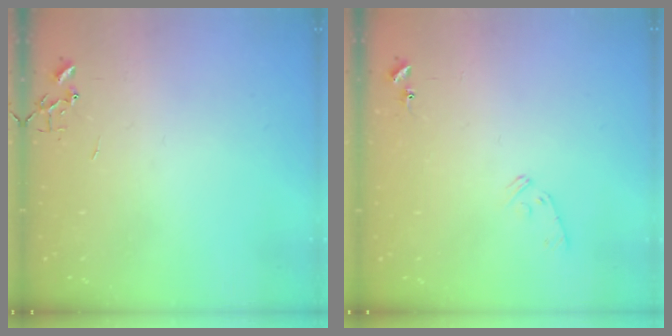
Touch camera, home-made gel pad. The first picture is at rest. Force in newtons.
{"total": 6.7, "press": 6.7, "slide": 0.7}